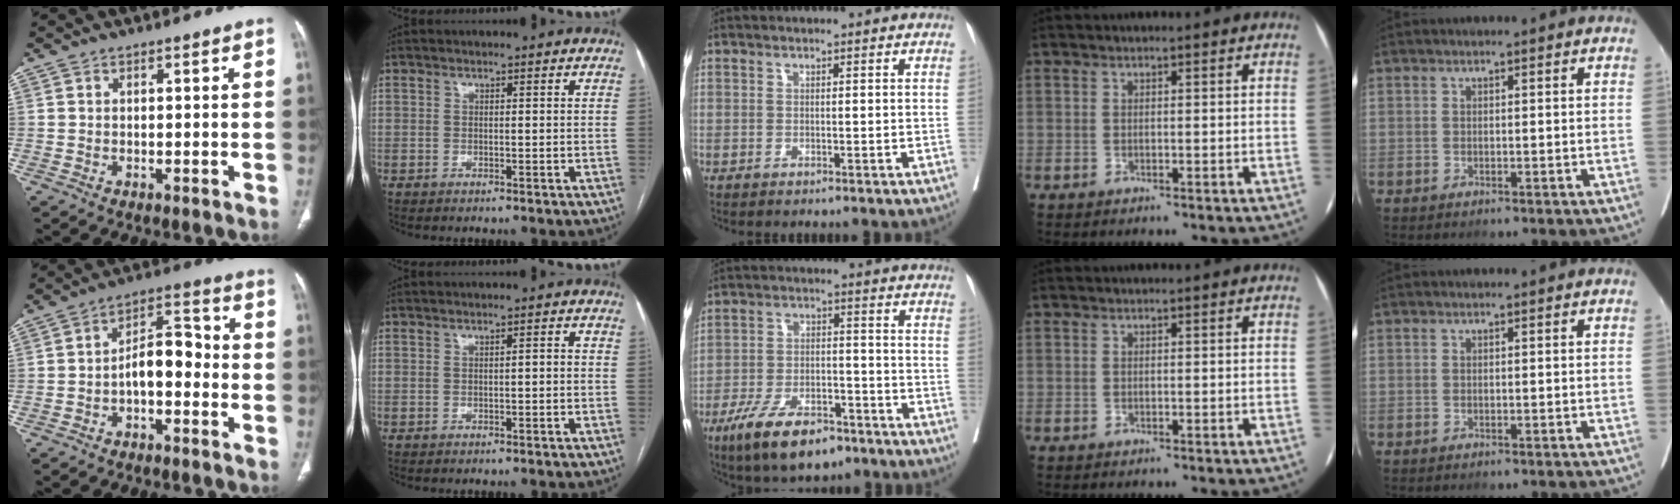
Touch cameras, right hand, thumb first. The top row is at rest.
{"thumb": {"total": 8.3, "force": [-2.1, 4.5, 6.7], "torque": [-0.090, 0.045, -0.042]}, "index": {"total": 0.7, "force": [-0.2, 0.1, 0.6], "torque": [-0.009, 0.003, -0.002]}, "middle": {"total": 11.8, "force": [-8.0, 4.4, 7.4], "torque": [-0.131, -0.007, -0.138]}}